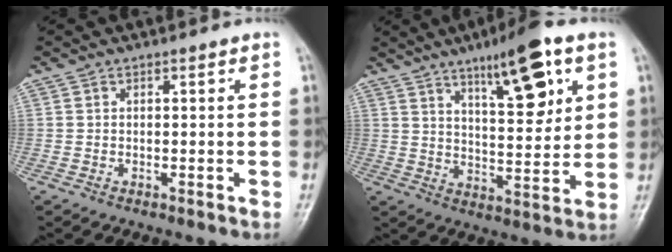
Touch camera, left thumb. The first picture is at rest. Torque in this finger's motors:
{"motor_torque": [0.28, 0.52, 0.23, 0.08, 0.11]}